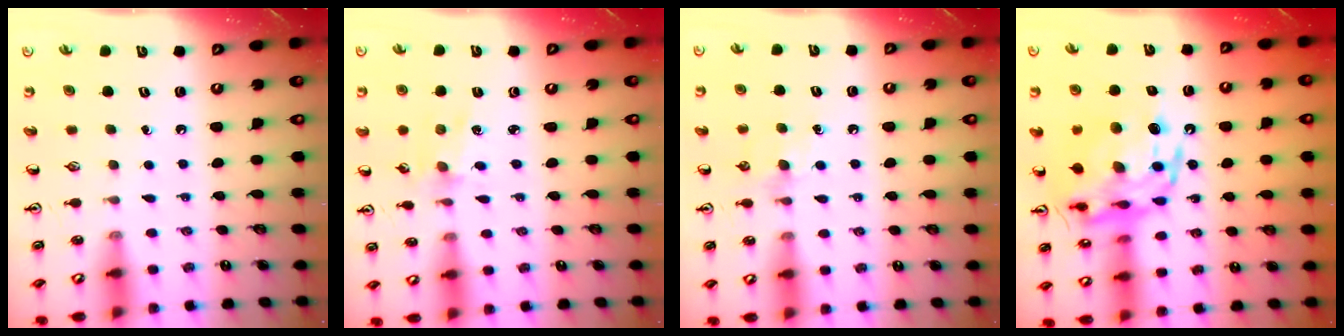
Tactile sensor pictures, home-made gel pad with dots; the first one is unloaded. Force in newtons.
{"total": 1.6, "press": 1.5, "slide": 0.3}
{"total": 5.3, "press": 5.3, "slide": 0.8}
{"total": 18.3, "press": 18.2, "slide": 2.1}